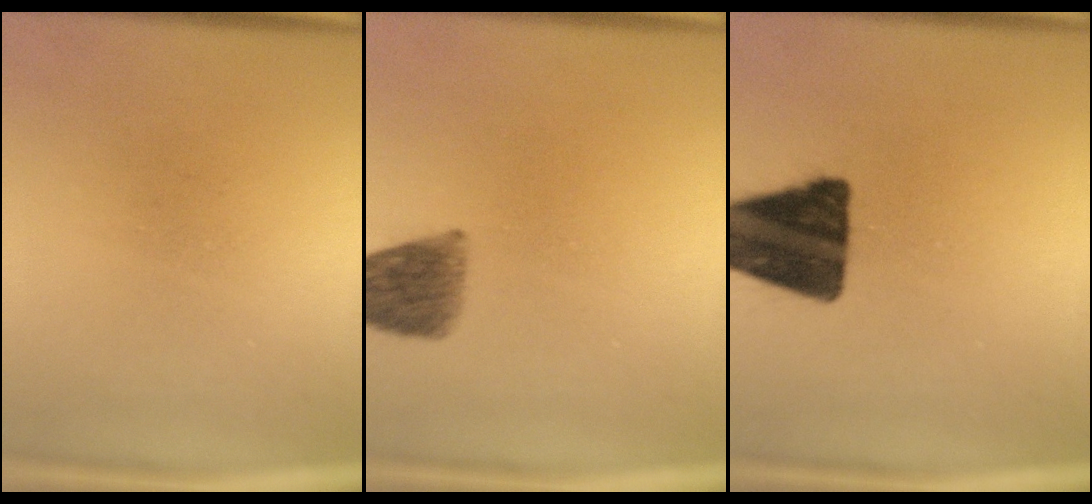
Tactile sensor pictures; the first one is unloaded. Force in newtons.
{"total": 6.7}
{"total": 16.7}